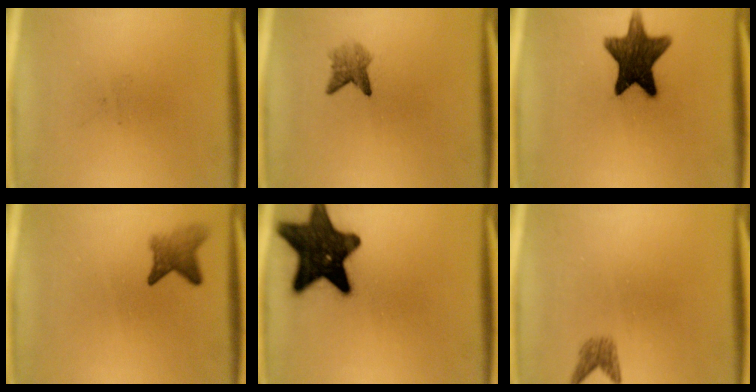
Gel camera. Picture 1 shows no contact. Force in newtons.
{"total": 2.6}
{"total": 12.5}
{"total": 3.1}
{"total": 17.4}
{"total": 1.8}